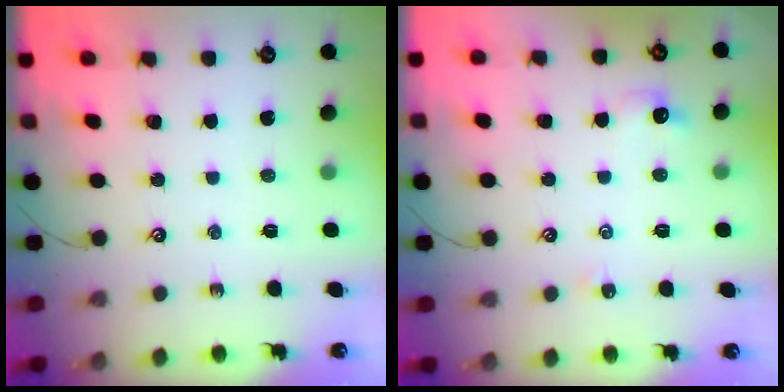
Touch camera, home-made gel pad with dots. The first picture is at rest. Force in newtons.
{"total": 1.9, "press": 1.8, "slide": 0.6}